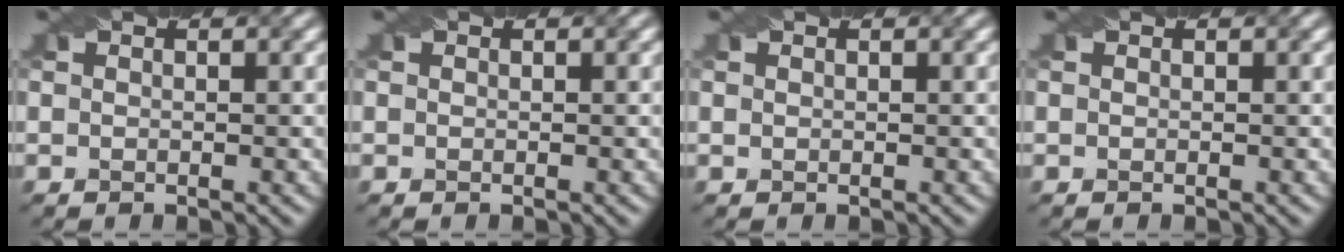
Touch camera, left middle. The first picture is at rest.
{"total": 0.0}
{"total": 0.0}
{"total": 0.0}